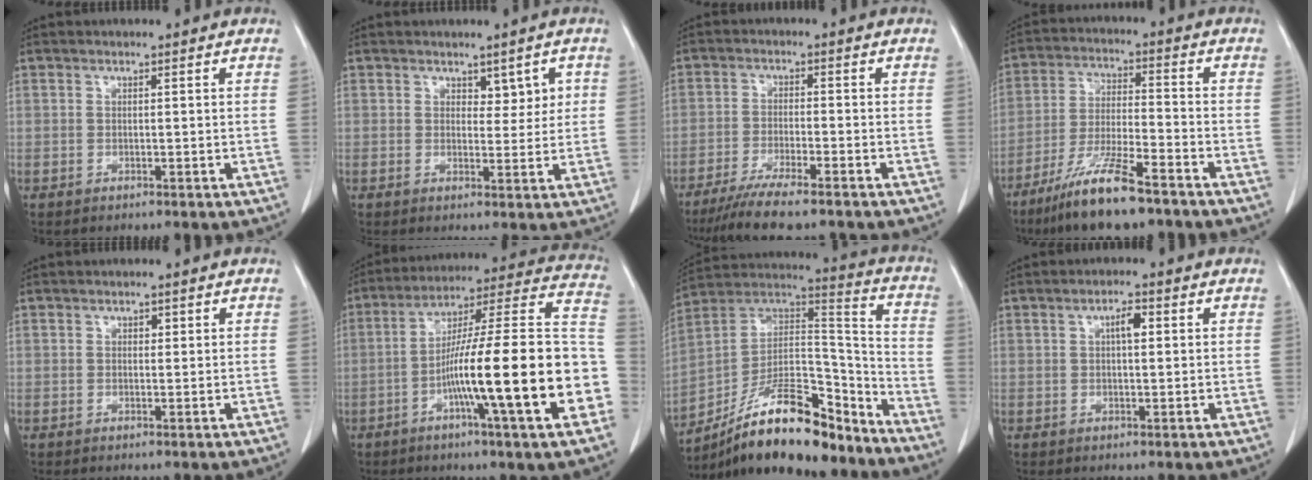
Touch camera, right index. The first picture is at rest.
{"total": 3.0, "force": [1.3, 1.8, 2.0], "torque": [-0.014, 0.001, 0.018]}
{"total": 8.9, "force": [-7.1, 0.4, 5.3], "torque": [-0.084, -0.023, -0.118]}
{"total": 12.5, "force": [-8.7, 1.5, 8.8], "torque": [-0.175, -0.030, -0.159]}
{"total": 0.8, "force": [0.3, 0.6, 0.5], "torque": [-0.005, 0.001, 0.003]}
{"total": 24.0, "force": [-6.6, 0.9, 23.1], "torque": [-0.280, 0.011, -0.107]}
{"total": 21.3, "force": [-16.1, 6.0, 12.6], "torque": [-0.211, 0.036, -0.275]}
{"total": 2.6, "force": [0.7, 0.8, 2.4], "torque": [-0.043, 0.005, 0.010]}